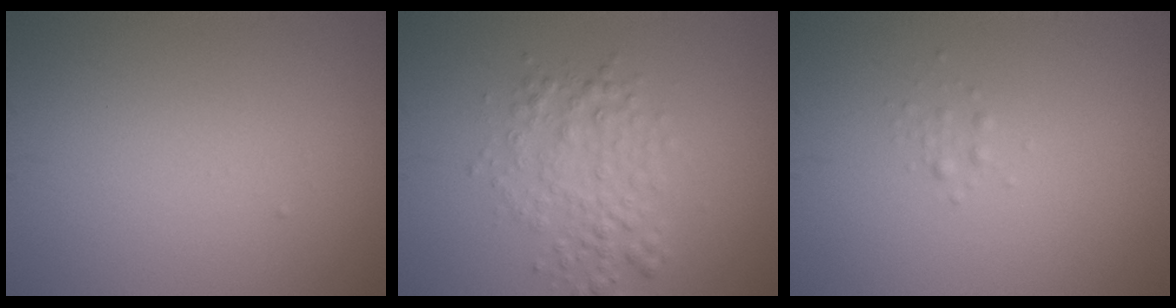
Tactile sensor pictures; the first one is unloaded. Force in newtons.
{"total": 3.3, "press": 3.3, "slide": 0.1}
{"total": 0.7, "press": 0.7, "slide": 0.0}